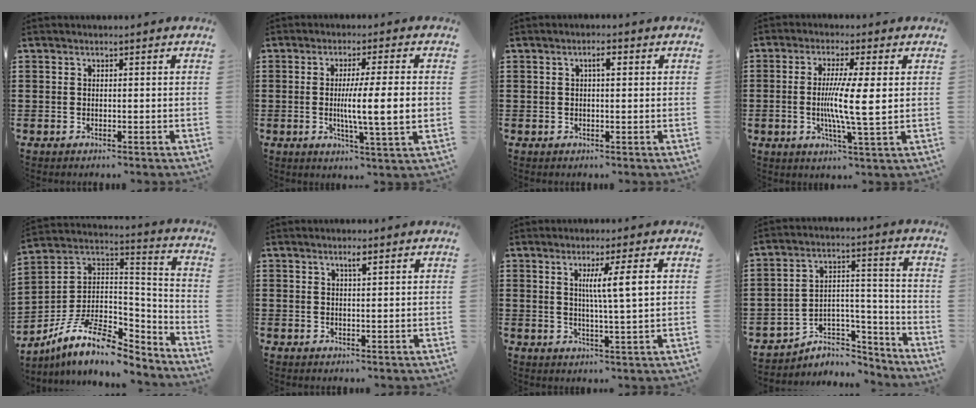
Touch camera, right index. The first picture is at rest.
{"total": 8.0, "force": [-0.4, 0.2, 8.0], "torque": [-0.132, -0.009, -0.012]}
{"total": 2.0, "force": [0.5, 0.6, 1.9], "torque": [-0.029, 0.003, 0.004]}
{"total": 7.0, "force": [0.1, 0.3, 7.0], "torque": [-0.127, -0.007, -0.003]}
{"total": 12.2, "force": [-8.4, 4.6, 7.6], "torque": [-0.156, 0.017, -0.158]}
{"total": 1.4, "force": [0.8, 0.1, 1.1], "torque": [-0.023, 0.001, 0.014]}
{"total": 6.2, "force": [1.5, -0.1, 6.0], "torque": [-0.117, -0.002, 0.018]}
{"total": 5.4, "force": [-4.4, 2.7, 1.3], "torque": [-0.026, 0.013, -0.088]}